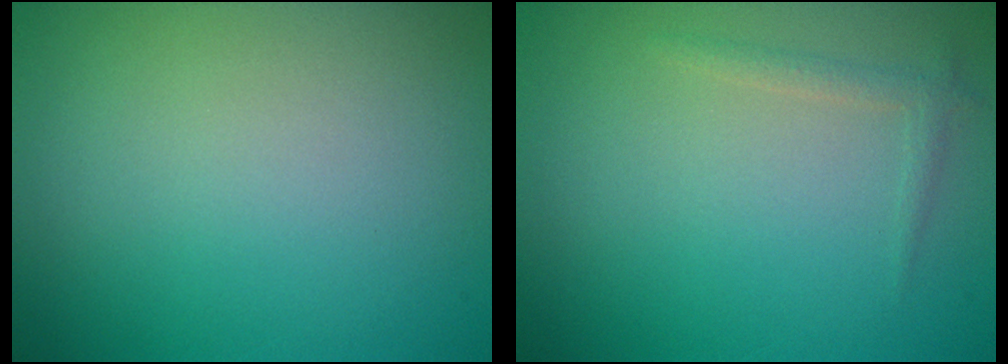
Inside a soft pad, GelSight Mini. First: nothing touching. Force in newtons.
{"total": 1.0, "press": 1.0, "slide": 0.0}